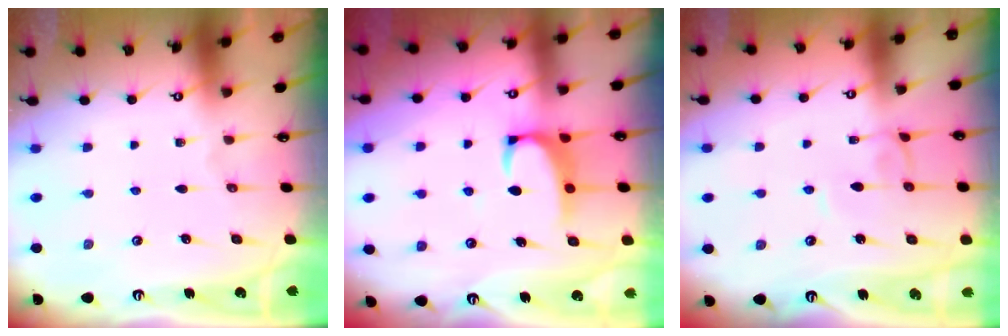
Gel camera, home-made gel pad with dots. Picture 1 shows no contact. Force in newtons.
{"total": 3.1, "press": 3.0, "slide": 0.9}
{"total": 0.6, "press": 0.5, "slide": 0.3}